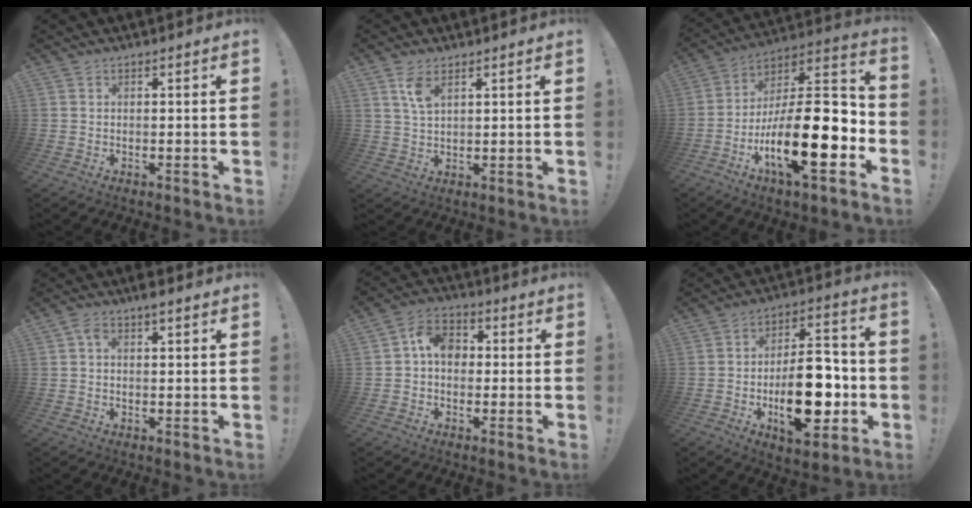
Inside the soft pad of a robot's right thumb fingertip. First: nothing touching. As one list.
[{"total": 5.3, "force": [2.8, 2.3, 3.8], "torque": [-0.070, -0.008, 0.049]}, {"total": 24.6, "force": [-7.3, 7.6, 22.2], "torque": [-0.408, 0.027, -0.118]}, {"total": 3.6, "force": [1.3, 1.5, 3.0], "torque": [-0.053, 0.002, 0.021]}, {"total": 8.2, "force": [0.9, 6.2, 5.3], "torque": [-0.093, 0.019, 0.022]}, {"total": 20.9, "force": [-5.1, 10.4, 17.4], "torque": [-0.272, 0.026, -0.072]}]